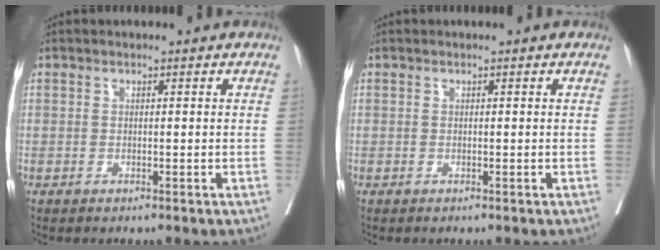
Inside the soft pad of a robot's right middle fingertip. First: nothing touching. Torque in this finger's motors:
{"motor_torque": [0.00, 0.00, 0.00, 0.00]}